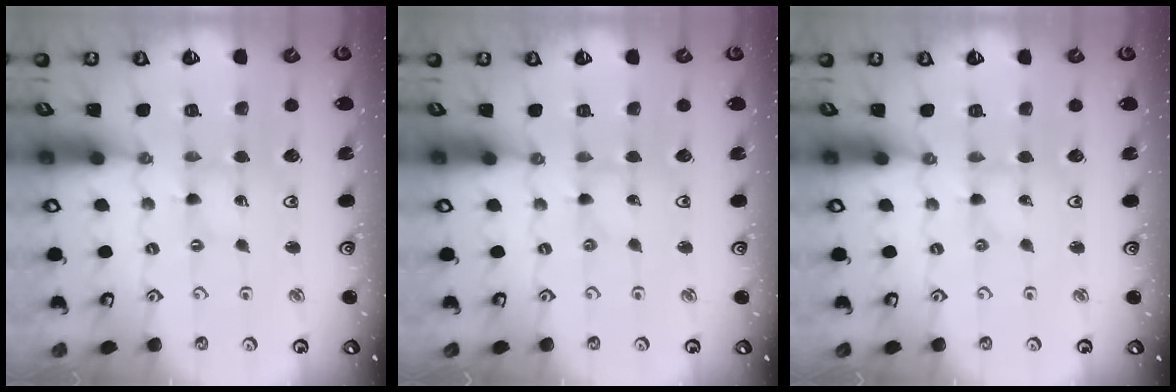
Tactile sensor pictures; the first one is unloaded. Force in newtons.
{"total": 0.0}
{"total": 0.0}